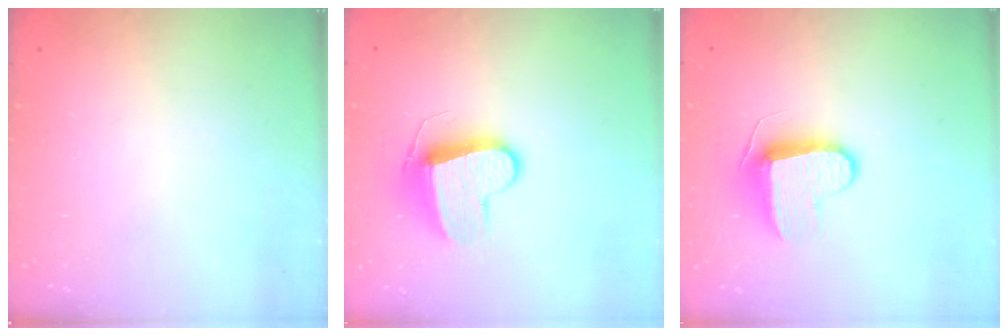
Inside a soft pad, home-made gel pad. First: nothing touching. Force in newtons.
{"total": 9.9, "press": 9.9, "slide": 0.6}
{"total": 8.8, "press": 8.7, "slide": 0.5}